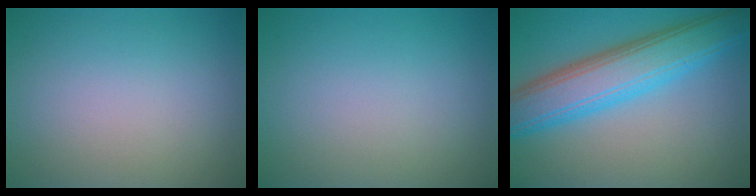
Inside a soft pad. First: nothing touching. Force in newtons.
{"total": 0.0}
{"total": 8.1, "press": 8.1, "slide": 0.1}